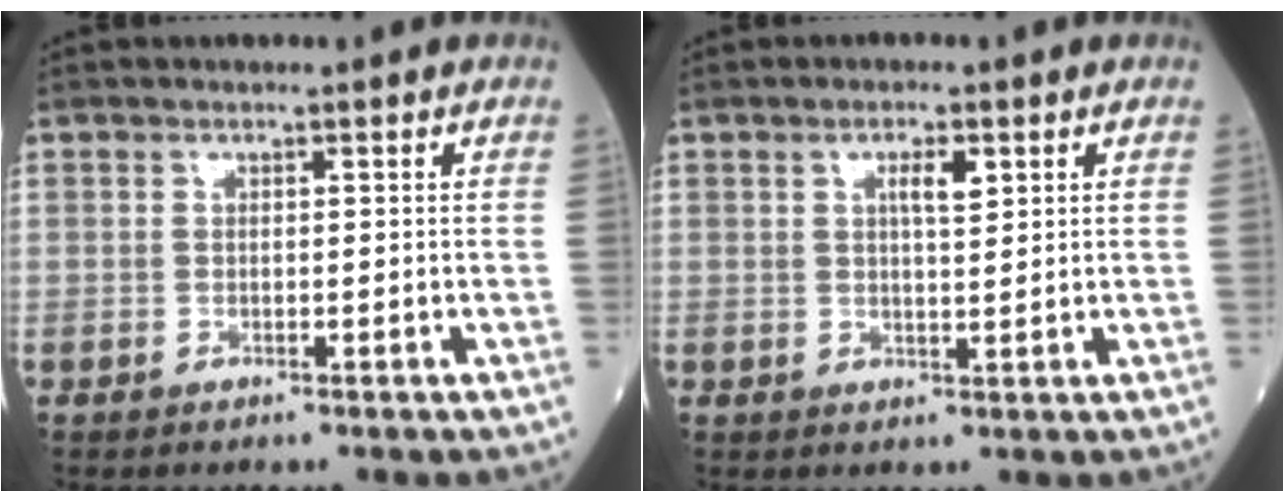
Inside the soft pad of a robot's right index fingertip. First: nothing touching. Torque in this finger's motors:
{"motor_torque": [0.01, 0.01, 0.04, 0.05]}